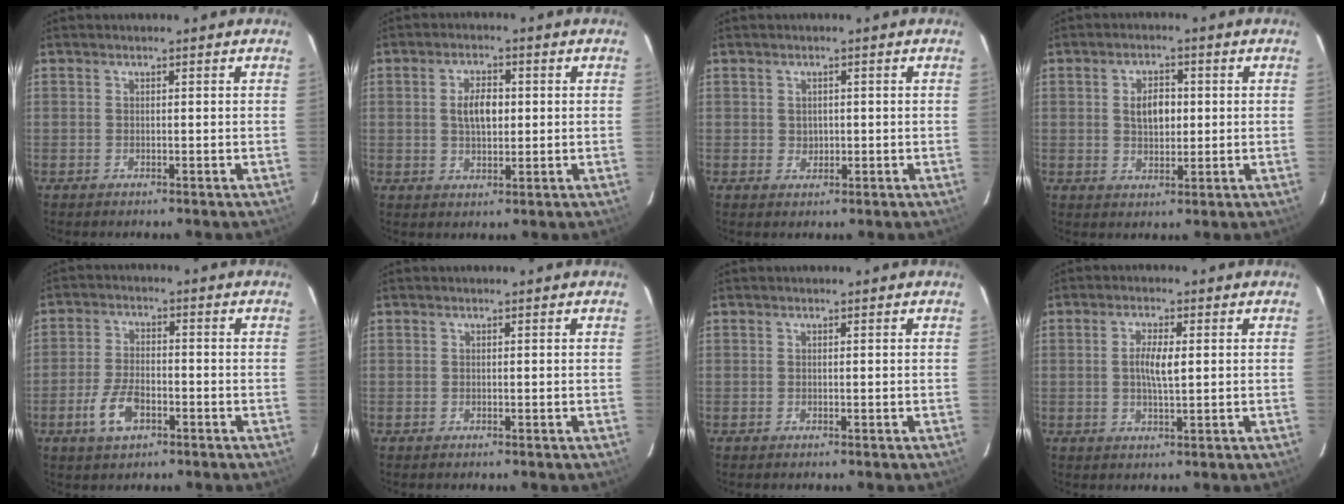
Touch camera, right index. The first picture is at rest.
{"total": 5.4, "force": [0.6, 2.8, 4.5], "torque": [-0.082, 0.006, 0.013]}
{"total": 1.8, "force": [0.2, 1.7, 0.6], "torque": [-0.005, 0.002, 0.006]}
{"total": 5.2, "force": [0.6, 3.2, 4.1], "torque": [-0.070, 0.007, 0.015]}
{"total": 7.3, "force": [-3.4, 3.8, 5.3], "torque": [-0.121, -0.001, -0.059]}
{"total": 0.0}
{"total": 0.0}
{"total": 4.2, "force": [0.4, 1.1, 4.1], "torque": [-0.075, 0.000, 0.007]}